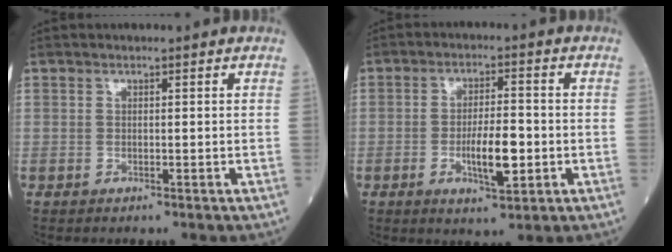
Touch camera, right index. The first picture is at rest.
{"total": 6.8, "force": [-1.6, 1.8, 6.4], "torque": [-0.114, -0.002, -0.024]}